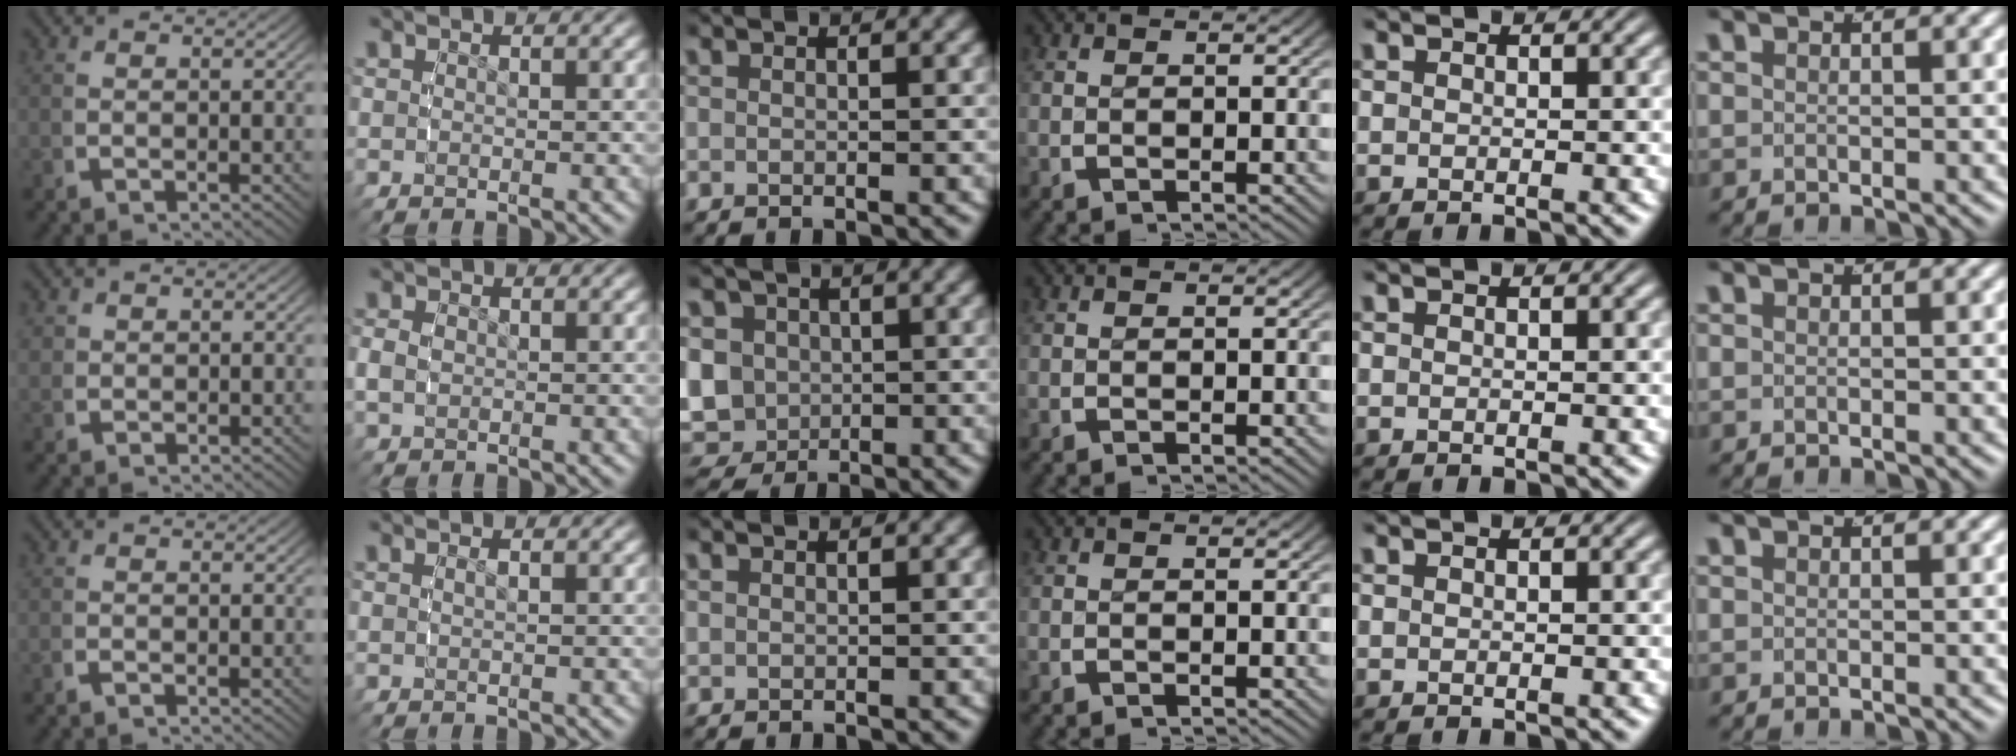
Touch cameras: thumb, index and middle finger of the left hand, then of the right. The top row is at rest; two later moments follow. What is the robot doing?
{"motion": "grasp_and_lifting", "object": "small bumper sticker"}